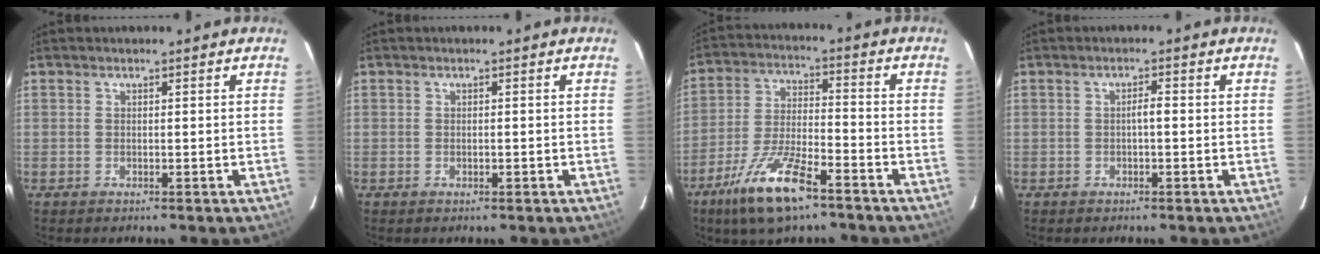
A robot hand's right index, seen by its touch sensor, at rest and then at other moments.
{"total": 0.6, "force": [-0.2, 0.1, 0.5], "torque": [-0.012, -0.001, -0.001]}
{"total": 12.6, "force": [-8.2, 2.5, 9.1], "torque": [-0.183, -0.020, -0.151]}
{"total": 1.5, "force": [-0.2, 0.2, 1.4], "torque": [-0.023, 0.004, -0.005]}